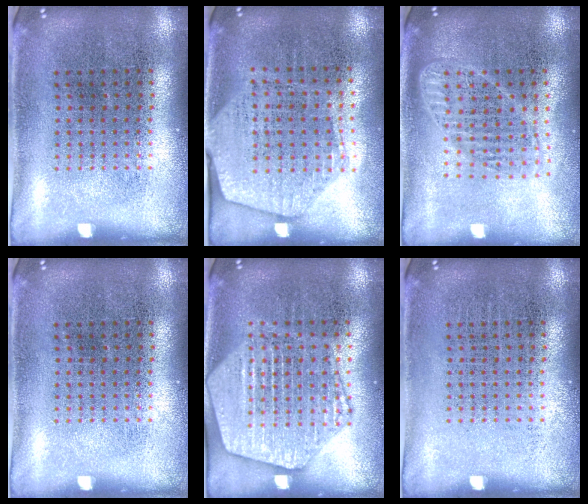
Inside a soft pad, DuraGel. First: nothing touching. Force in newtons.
{"total": 1.8, "press": 1.6, "slide": 0.8}
{"total": 1.8, "press": 1.6, "slide": 0.9}
{"total": 0.0}
{"total": 2.2, "press": 2.2, "slide": 0.2}
{"total": 0.0}